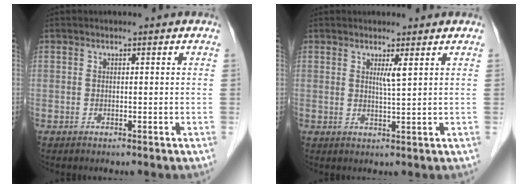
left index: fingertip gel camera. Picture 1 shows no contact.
{"total": 1.9, "force": [1.0, -0.4, 1.6], "torque": [-0.031, -0.008, 0.019]}